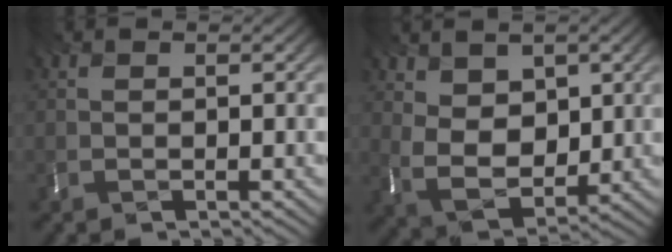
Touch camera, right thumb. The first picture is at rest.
{"total": 6.8, "force": [2.1, 4.7, 4.4], "torque": [-0.111, -0.016, 0.034]}